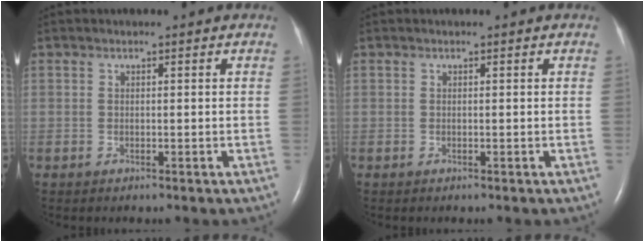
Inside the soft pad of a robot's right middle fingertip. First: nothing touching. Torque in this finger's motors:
{"motor_torque": [0.00, 0.00, 0.00, 0.00]}